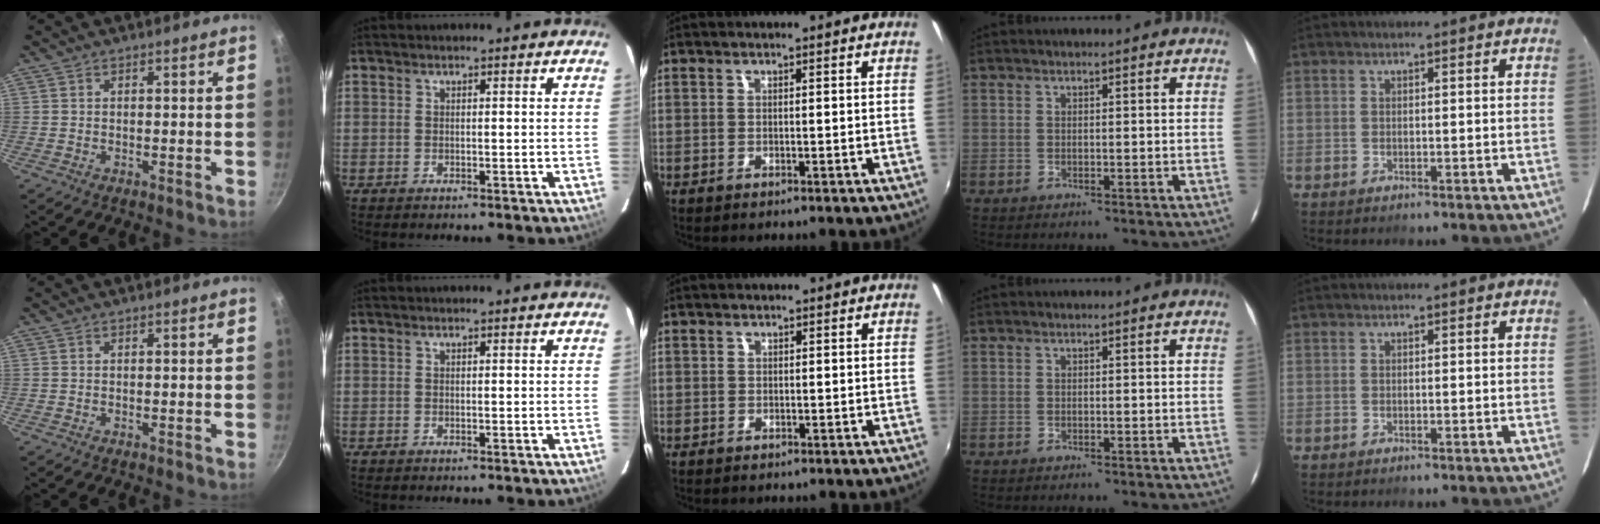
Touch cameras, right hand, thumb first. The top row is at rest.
{"middle": {"total": 0.8, "force": [0.0, 0.8, -0.1], "torque": [0.001, 0.004, 0.001]}}